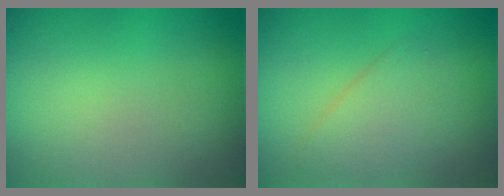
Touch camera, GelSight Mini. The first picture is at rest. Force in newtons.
{"total": 2.4, "press": 2.4, "slide": 0.1}